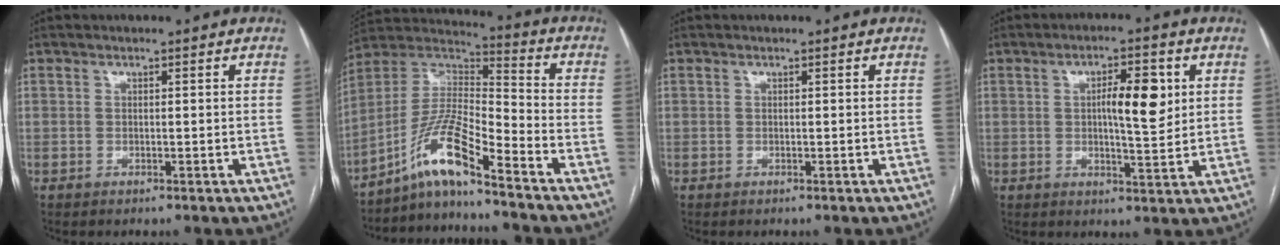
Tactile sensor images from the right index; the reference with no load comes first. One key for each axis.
{"total": 11.3, "fx": -8.2, "fy": 0.4, "fz": 7.7, "tx": -0.159, "ty": 0.016, "tz": -0.154}
{"total": 0.0}
{"total": 7.3, "fx": 1.6, "fy": 1.7, "fz": 6.9, "tx": -0.108, "ty": 0.005, "tz": 0.026}